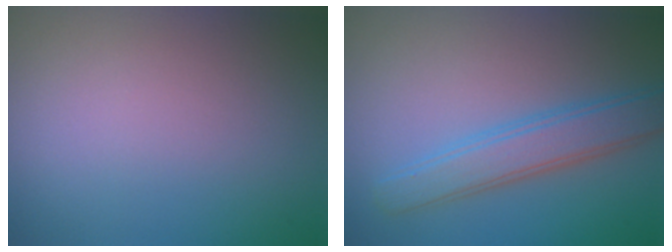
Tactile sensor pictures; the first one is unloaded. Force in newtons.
{"total": 4.2, "press": 4.2, "slide": 0.2}